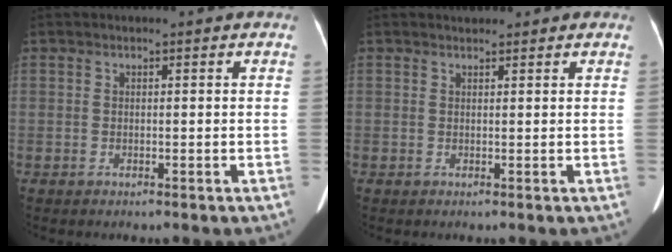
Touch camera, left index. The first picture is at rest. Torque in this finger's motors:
{"motor_torque": [-0.05, -0.06, -0.50, -0.18]}